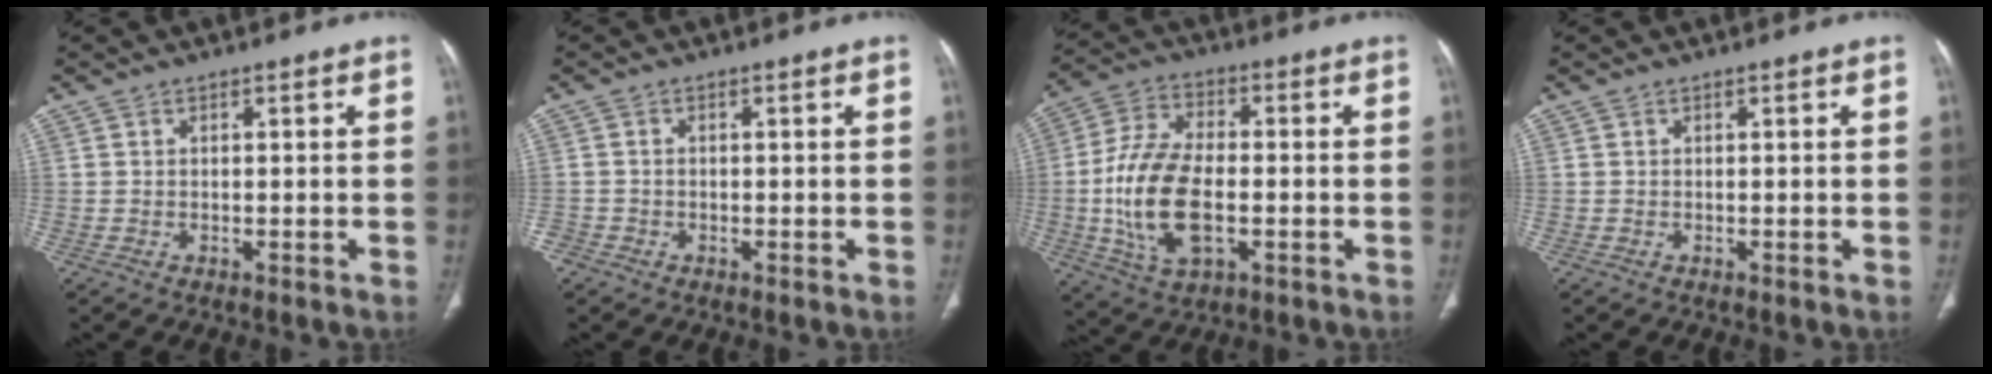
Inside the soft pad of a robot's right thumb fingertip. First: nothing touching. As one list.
[{"total": 1.8, "force": [-1.0, 1.5, 0.2], "torque": [-0.001, 0.007, -0.022]}, {"total": 17.0, "force": [-2.6, 9.2, 14.1], "torque": [-0.282, 0.013, -0.042]}, {"total": 0.0}]